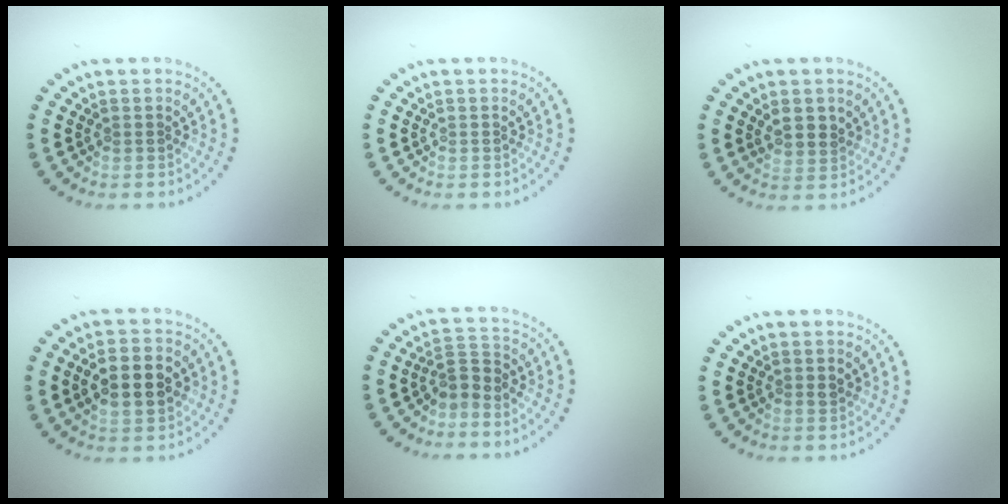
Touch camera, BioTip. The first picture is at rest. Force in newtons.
{"total": 0.0}
{"total": 2.1, "press": 2.0, "slide": 0.6}
{"total": 5.0, "press": 5.0, "slide": 0.3}
{"total": 2.3, "press": 1.5, "slide": 1.7}
{"total": 0.7, "press": 0.7, "slide": 0.0}